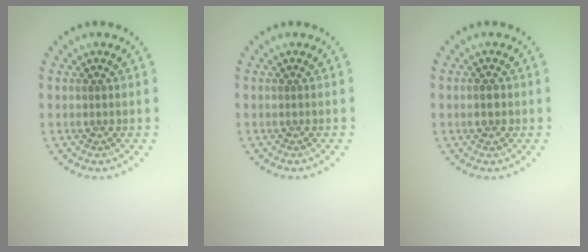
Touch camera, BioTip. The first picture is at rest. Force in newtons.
{"total": 0.0}
{"total": 1.8, "press": 1.8, "slide": 0.1}